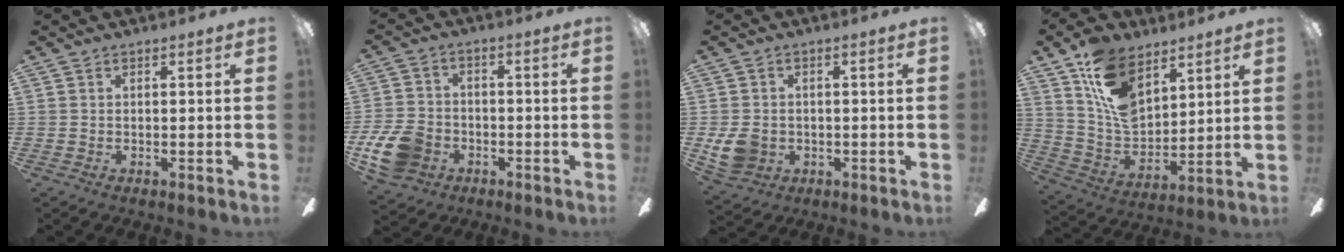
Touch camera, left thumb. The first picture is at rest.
{"total": 11.2, "force": [-4.7, 8.5, 5.7], "torque": [-0.128, 0.032, -0.086]}
{"total": 6.7, "force": [-0.8, 5.8, 3.3], "torque": [-0.072, 0.013, -0.010]}
{"total": 15.6, "force": [8.5, 9.7, 8.8], "torque": [-0.165, -0.035, 0.165]}